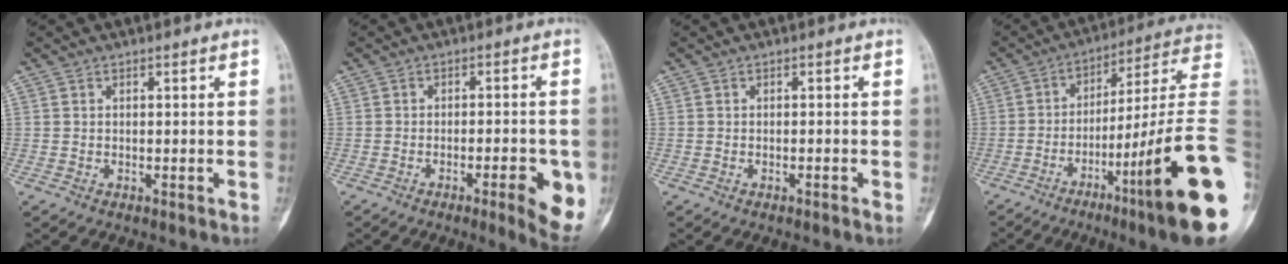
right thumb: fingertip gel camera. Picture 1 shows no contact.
{"total": 8.3, "force": [-3.1, 1.9, 7.5], "torque": [-0.091, 0.003, -0.036]}
{"total": 0.7, "force": [-0.4, 0.1, 0.6], "torque": [-0.013, 0.003, -0.005]}
{"total": 25.9, "force": [-8.3, 2.1, 24.5], "torque": [-0.295, 0.039, -0.126]}